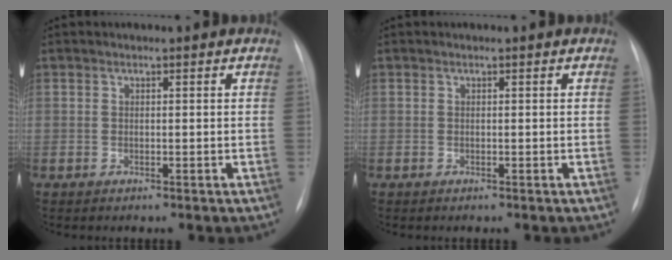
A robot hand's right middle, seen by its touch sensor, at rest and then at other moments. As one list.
[{"total": 0.0}]